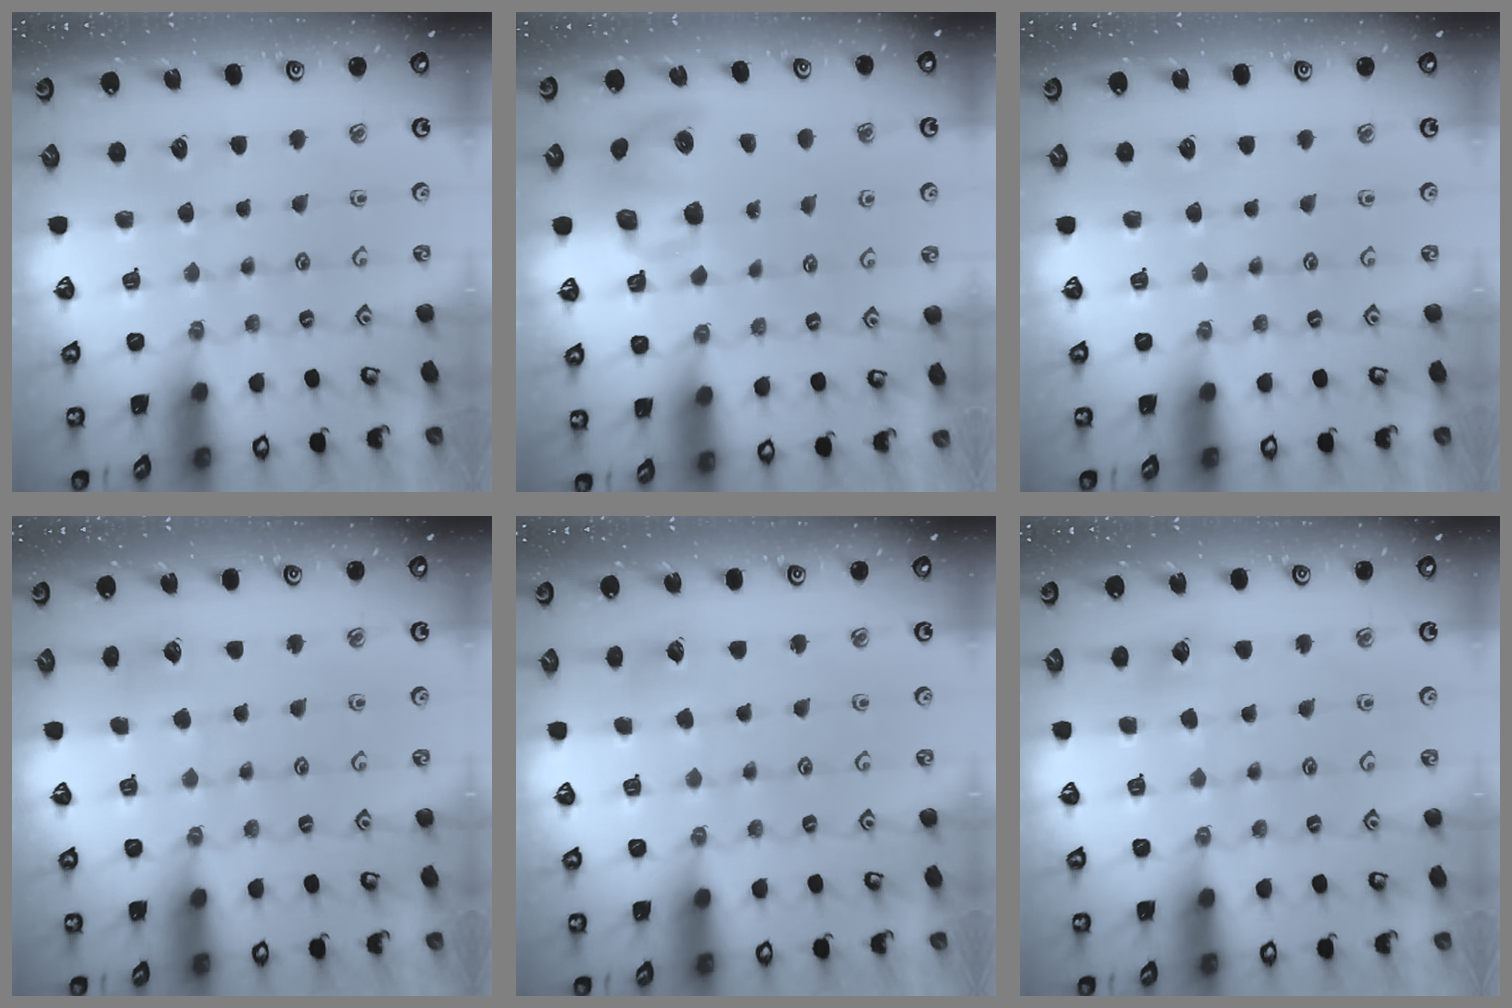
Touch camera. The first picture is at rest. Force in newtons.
{"total": 9.1, "press": 9.0, "slide": 1.6}
{"total": 0.0}
{"total": 2.9, "press": 2.9, "slide": 0.2}
{"total": 3.6, "press": 3.6, "slide": 0.3}
{"total": 5.3, "press": 5.3, "slide": 0.6}